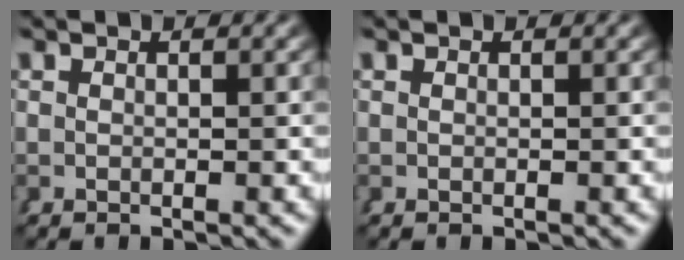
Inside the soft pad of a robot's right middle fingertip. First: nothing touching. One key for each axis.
{"total": 0.0}